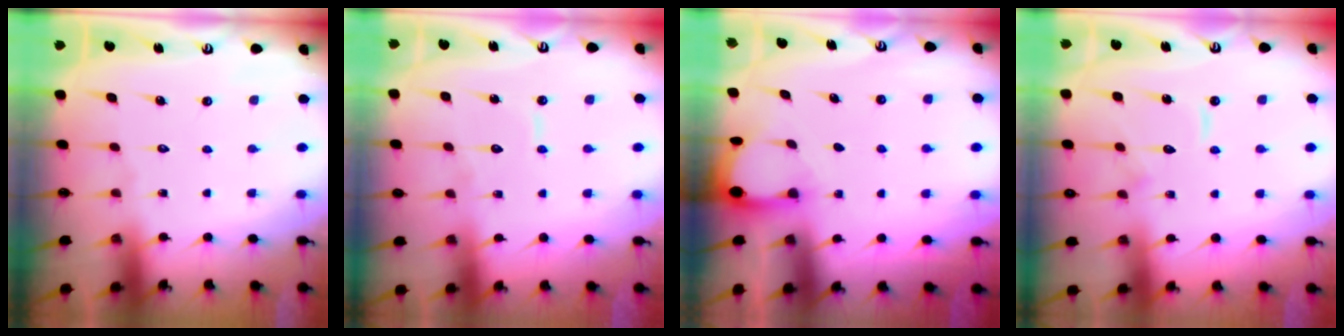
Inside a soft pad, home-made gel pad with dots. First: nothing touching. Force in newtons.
{"total": 5.3, "press": 5.3, "slide": 0.4}
{"total": 2.8, "press": 2.8, "slide": 0.3}
{"total": 8.5, "press": 8.4, "slide": 0.8}